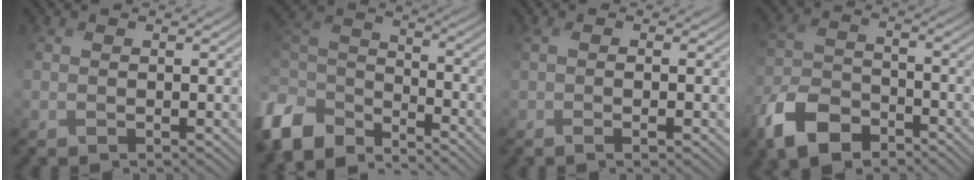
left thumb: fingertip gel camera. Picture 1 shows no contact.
{"total": 11.8, "force": [-8.2, 6.5, 5.5], "torque": [-0.168, -0.012, -0.172]}
{"total": 2.6, "force": [-0.4, 0.5, 2.5], "torque": [-0.051, -0.003, -0.010]}
{"total": 8.2, "force": [-5.5, 4.3, 4.3], "torque": [-0.094, -0.006, -0.124]}